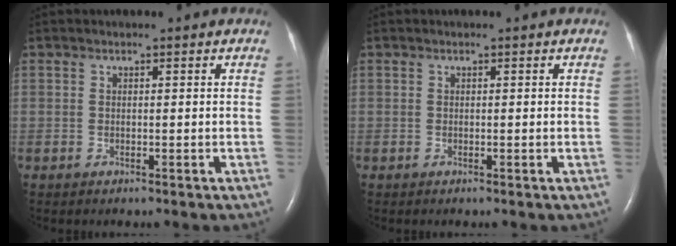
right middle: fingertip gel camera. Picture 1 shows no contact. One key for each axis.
{"total": 0.0}